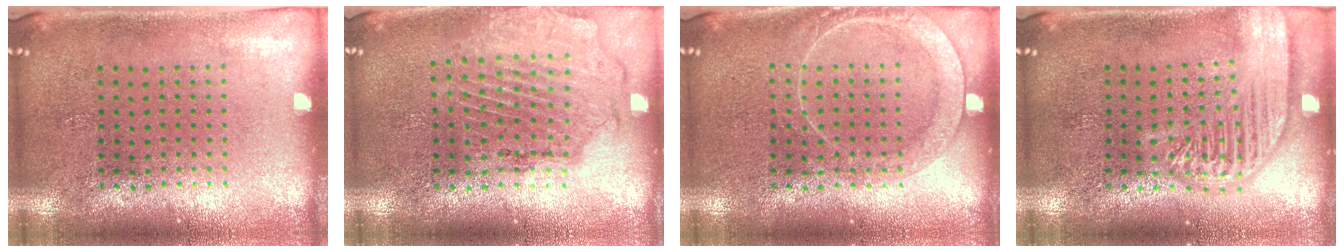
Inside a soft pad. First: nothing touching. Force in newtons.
{"total": 1.6, "press": 1.6, "slide": 0.4}
{"total": 2.3, "press": 2.3, "slide": 0.3}
{"total": 3.7, "press": 3.7, "slide": 0.4}